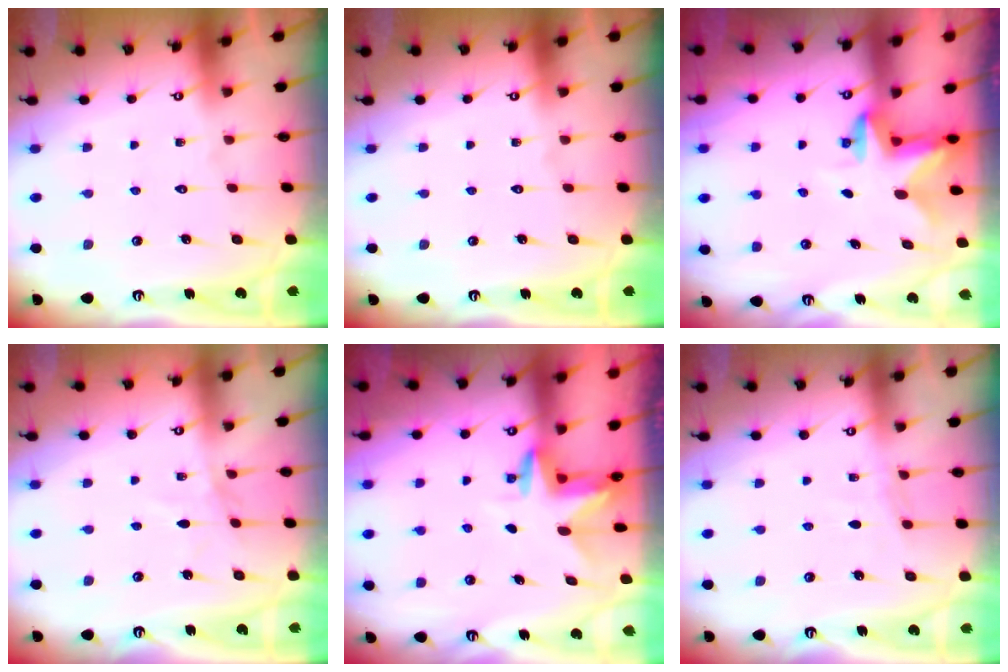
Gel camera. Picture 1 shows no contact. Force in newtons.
{"total": 0.0}
{"total": 2.6, "press": 2.5, "slide": 0.5}
{"total": 2.9, "press": 2.8, "slide": 0.4}
{"total": 3.1, "press": 3.1, "slide": 0.2}
{"total": 3.8, "press": 3.7, "slide": 0.5}